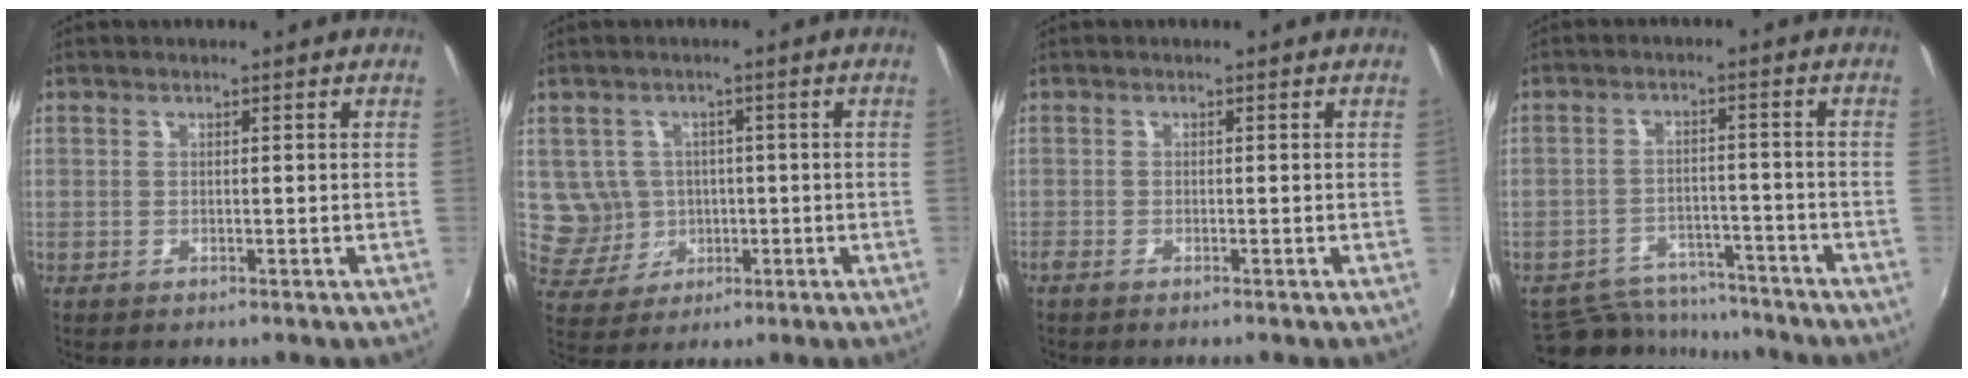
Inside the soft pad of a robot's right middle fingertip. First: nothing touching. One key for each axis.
{"total": 6.3, "fx": 0.1, "fy": 6.2, "fz": 1.1, "tx": -0.032, "ty": 0.013, "tz": 0.019}
{"total": 0.9, "fx": -0.8, "fy": 0.0, "fz": 0.4, "tx": -0.008, "ty": -0.003, "tz": -0.018}
{"total": 12.3, "fx": -11.0, "fy": 4.6, "fz": 2.9, "tx": -0.075, "ty": 0.013, "tz": -0.155}